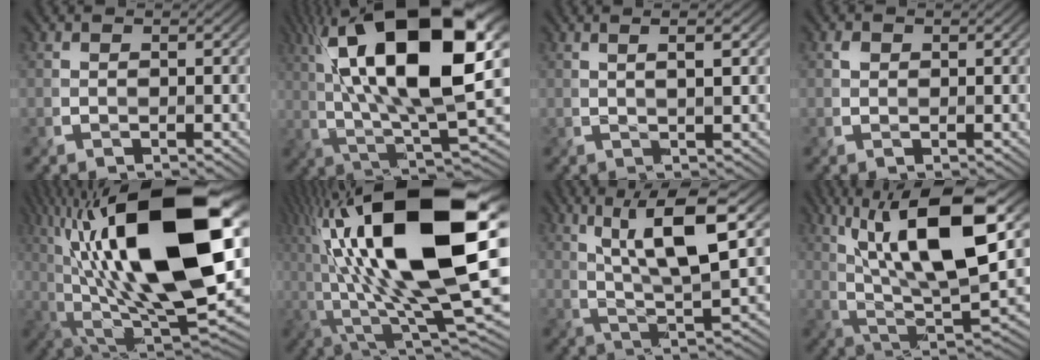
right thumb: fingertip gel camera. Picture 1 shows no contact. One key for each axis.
{"total": 21.1, "fx": 6.8, "fy": 7.7, "fz": 18.4, "tx": -0.334, "ty": 0.050, "tz": 0.108}
{"total": 2.8, "fx": 0.9, "fy": 0.1, "fz": 2.6, "tx": -0.029, "ty": 0.001, "tz": 0.009}
{"total": 0.8, "fx": 0.1, "fy": 0.7, "fz": 0.3, "tx": -0.005, "ty": 0.001, "tz": 0.000}
{"total": 23.0, "fx": 6.7, "fy": 8.7, "fz": 20.2, "tx": -0.402, "ty": 0.039, "tz": 0.114}
{"total": 21.8, "fx": 5.5, "fy": 7.0, "fz": 20.0, "tx": -0.396, "ty": 0.034, "tz": 0.092}
{"total": 11.4, "fx": 4.4, "fy": 2.5, "fz": 10.3, "tx": -0.182, "ty": 0.011, "tz": 0.075}
{"total": 16.1, "fx": 6.1, "fy": 5.1, "fz": 14.0, "tx": -0.269, "ty": 0.019, "tz": 0.108}